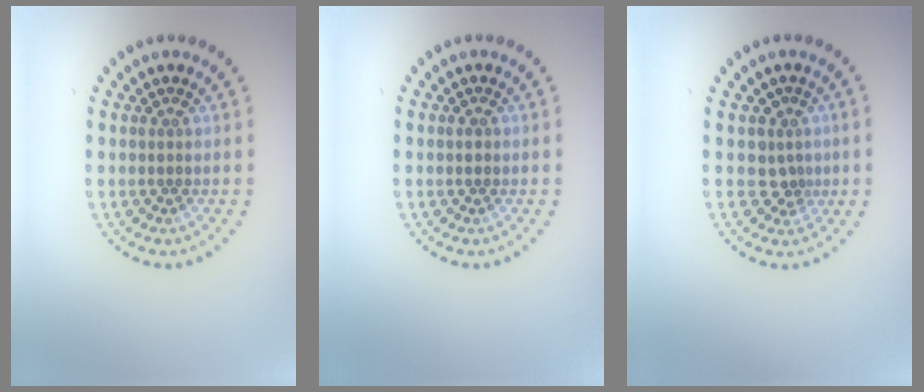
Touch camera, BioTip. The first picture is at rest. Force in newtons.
{"total": 1.0, "press": 0.9, "slide": 0.2}
{"total": 2.0, "press": 1.4, "slide": 1.4}